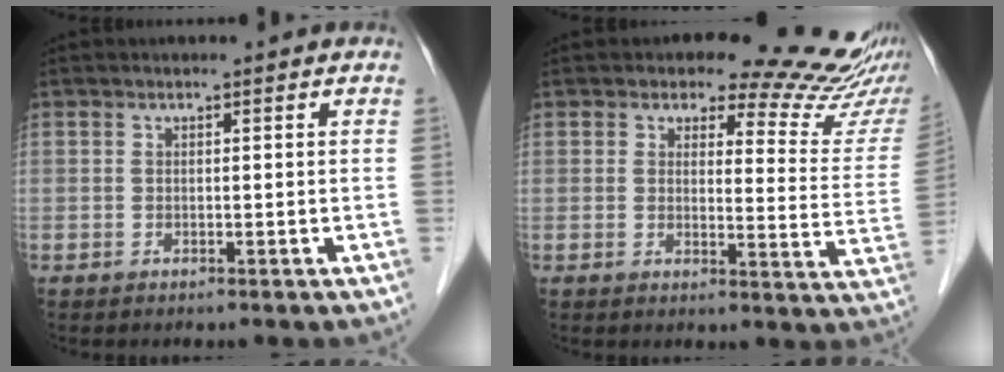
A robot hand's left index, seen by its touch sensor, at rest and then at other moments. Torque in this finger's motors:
{"motor_torque": [2.14, 0.00, 0.27, 0.00]}